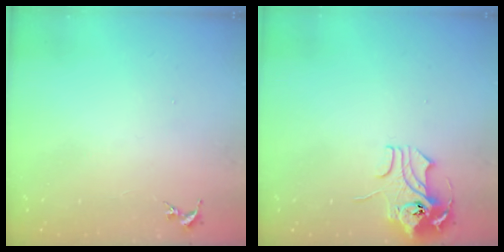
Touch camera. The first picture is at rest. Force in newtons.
{"total": 10.2, "press": 10.2, "slide": 1.1}